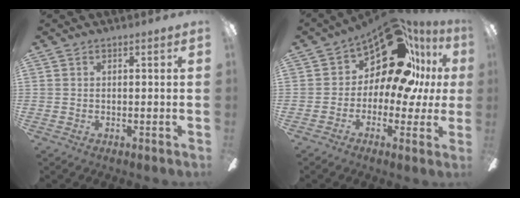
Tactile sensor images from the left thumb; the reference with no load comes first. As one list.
[{"total": 18.9, "force": [9.8, 9.9, 12.8], "torque": [-0.190, -0.058, 0.171]}]